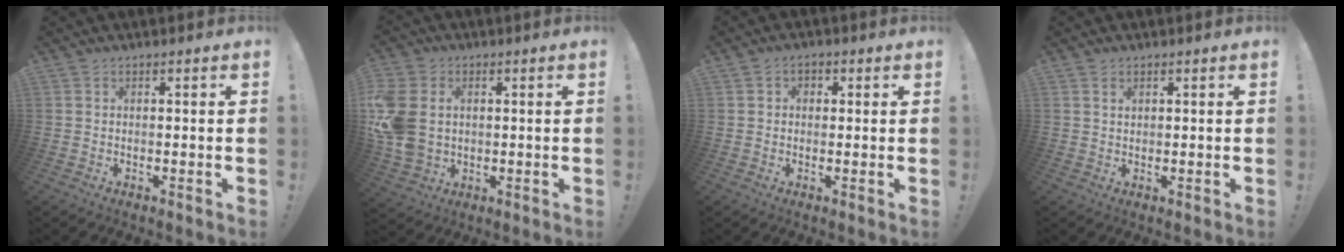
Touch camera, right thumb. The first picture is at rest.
{"total": 12.8, "force": [1.7, 10.0, 7.9], "torque": [-0.172, -0.008, 0.035]}
{"total": 2.2, "force": [0.0, 2.0, 1.0], "torque": [-0.009, 0.003, -0.002]}
{"total": 1.2, "force": [0.8, 0.6, 0.6], "torque": [-0.005, -0.003, 0.013]}